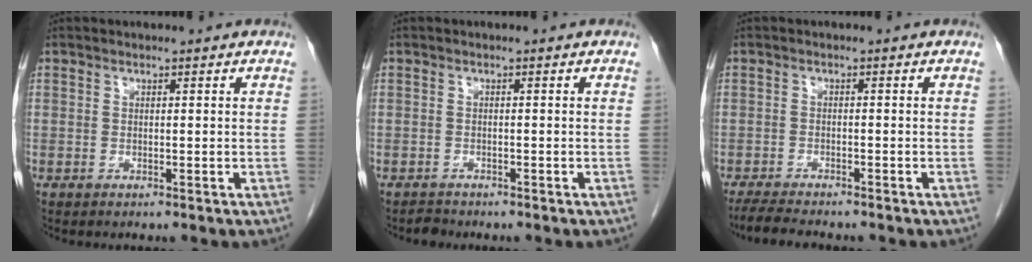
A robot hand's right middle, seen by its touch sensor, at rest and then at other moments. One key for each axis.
{"total": 1.2, "fx": -1.2, "fy": 0.4, "fz": -0.2, "tx": -0.002, "ty": -0.002, "tz": -0.020}
{"total": 5.7, "fx": -5.1, "fy": 0.7, "fz": 2.4, "tx": -0.044, "ty": -0.018, "tz": -0.085}